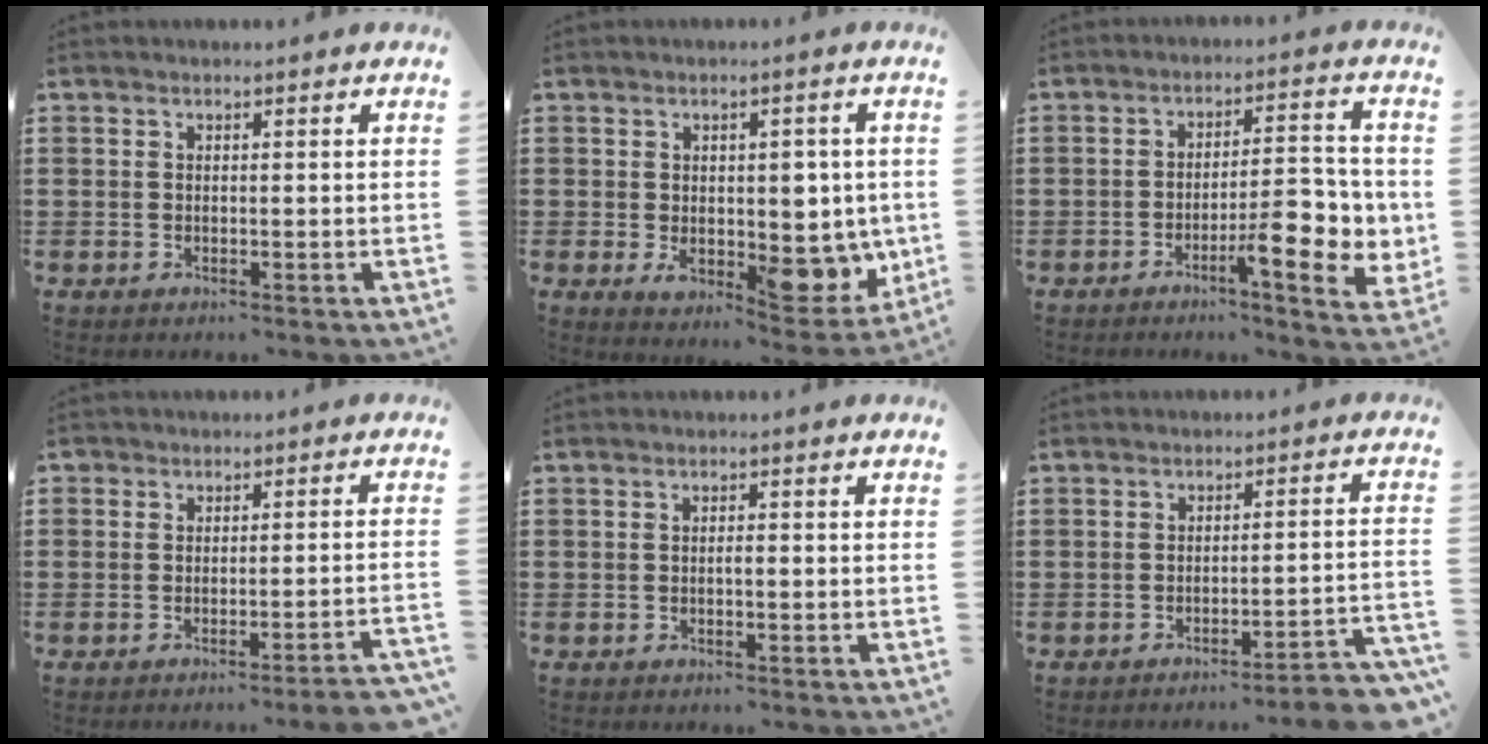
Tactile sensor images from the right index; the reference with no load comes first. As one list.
[{"total": 8.5, "force": [-0.2, 5.4, 6.6], "torque": [-0.062, -0.012, 0.000]}, {"total": 9.1, "force": [-2.8, 2.8, 8.2], "torque": [-0.107, -0.007, -0.048]}, {"total": 2.4, "force": [-2.3, -0.1, 0.6], "torque": [-0.013, 0.000, -0.049]}, {"total": 0.8, "force": [-0.3, 0.2, 0.8], "torque": [-0.016, -0.004, -0.004]}, {"total": 3.5, "force": [-3.1, -0.4, 1.6], "torque": [-0.029, -0.013, -0.065]}]